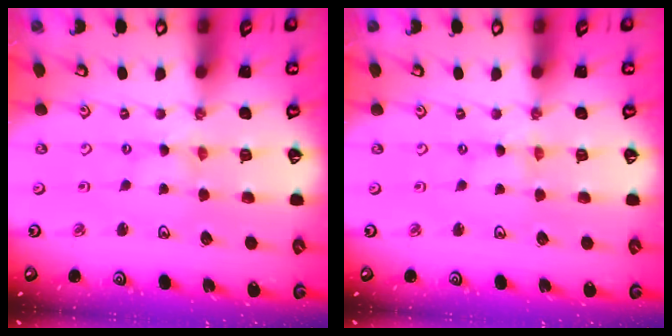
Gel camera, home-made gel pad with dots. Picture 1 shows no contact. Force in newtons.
{"total": 0.0}